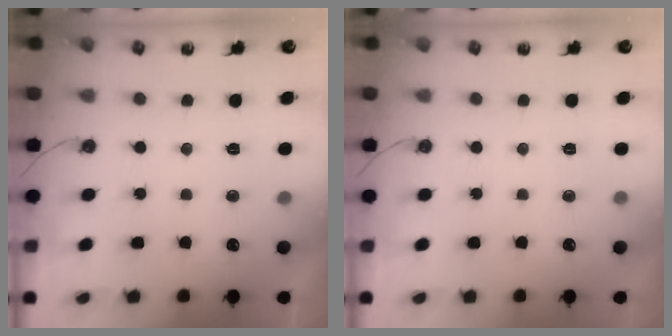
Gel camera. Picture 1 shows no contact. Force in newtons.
{"total": 0.0}